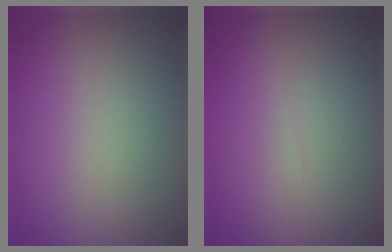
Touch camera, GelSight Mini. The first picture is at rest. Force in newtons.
{"total": 0.0}